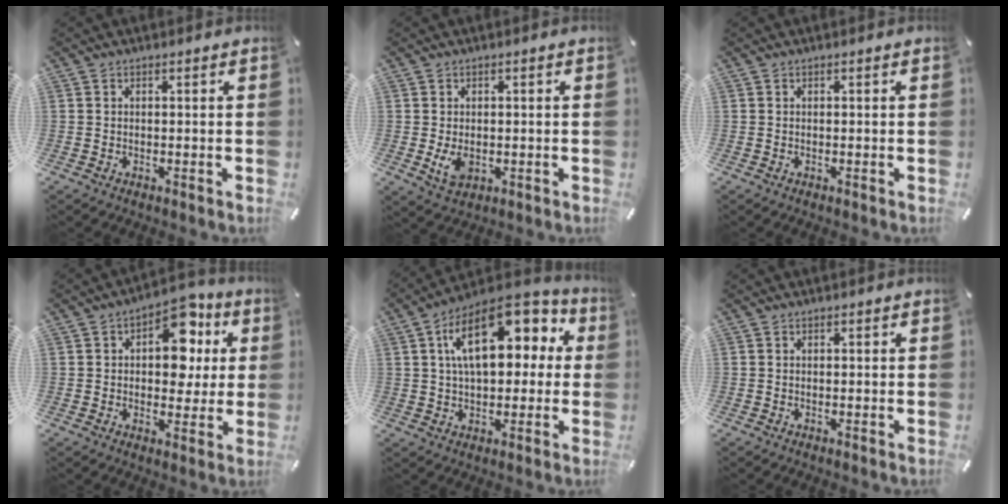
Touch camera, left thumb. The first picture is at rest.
{"total": 4.3, "force": [-0.7, 3.0, 3.0], "torque": [-0.065, -0.005, -0.015]}
{"total": 0.0}
{"total": 12.3, "force": [3.9, 8.1, 8.4], "torque": [-0.110, -0.018, 0.066]}
{"total": 18.0, "force": [6.3, 10.1, 13.6], "torque": [-0.216, -0.020, 0.107]}
{"total": 0.0}